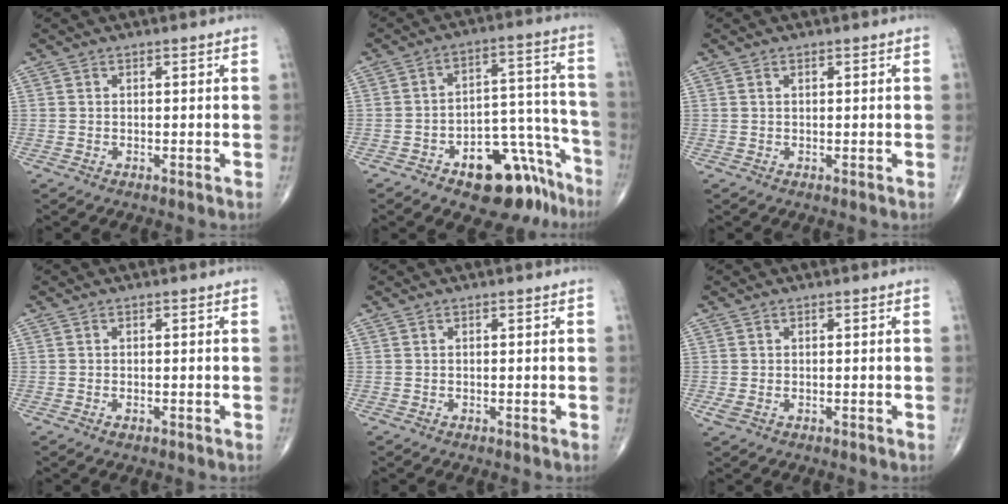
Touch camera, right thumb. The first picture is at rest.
{"total": 16.0, "force": [-9.9, 8.1, 9.6], "torque": [-0.073, 0.101, -0.137]}
{"total": 0.5, "force": [0.3, 0.3, 0.3], "torque": [-0.008, 0.001, 0.005]}
{"total": 0.7, "force": [-0.3, 0.4, 0.5], "torque": [-0.010, 0.000, -0.004]}
{"total": 0.0}
{"total": 1.5, "force": [-0.3, 1.0, 1.1], "torque": [-0.031, -0.004, -0.004]}